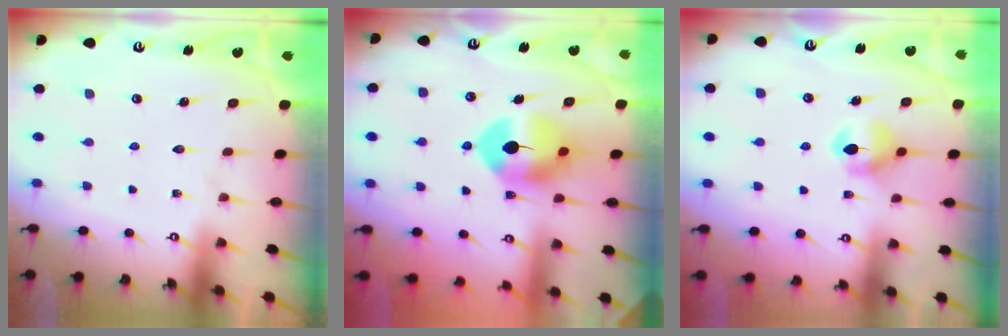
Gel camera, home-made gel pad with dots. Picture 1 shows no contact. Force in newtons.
{"total": 9.8, "press": 9.8, "slide": 1.0}
{"total": 7.4, "press": 7.3, "slide": 0.6}